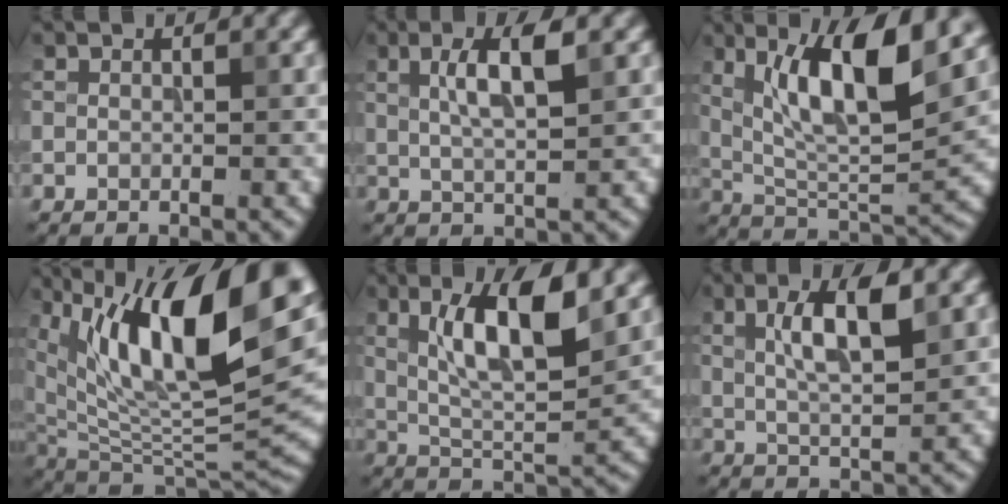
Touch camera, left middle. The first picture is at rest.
{"total": 4.0, "force": [1.6, 0.8, 3.6], "torque": [-0.065, 0.009, 0.033]}
{"total": 10.4, "force": [4.6, 2.7, 8.9], "torque": [-0.144, 0.002, 0.087]}
{"total": 16.5, "force": [7.4, 6.8, 13.0], "torque": [-0.221, 0.015, 0.134]}
{"total": 8.3, "force": [3.2, 2.2, 7.4], "torque": [-0.120, 0.004, 0.061]}
{"total": 5.0, "force": [2.0, 1.1, 4.4], "torque": [-0.080, 0.006, 0.039]}